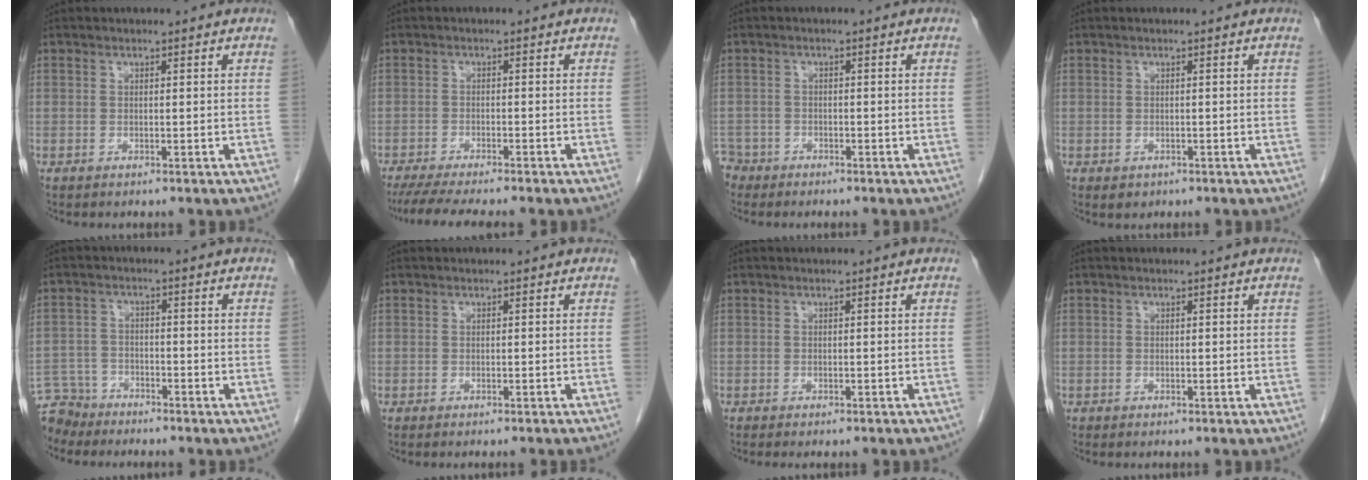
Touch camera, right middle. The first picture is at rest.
{"total": 8.8, "force": [-7.4, 0.3, 4.6], "torque": [-0.061, -0.016, -0.115]}
{"total": 2.9, "force": [-2.5, 1.4, -0.6], "torque": [0.010, 0.001, -0.049]}
{"total": 1.2, "force": [-0.6, 1.0, 0.4], "torque": [-0.009, 0.001, 0.000]}
{"total": 5.6, "force": [-5.2, 1.9, -0.5], "torque": [0.014, -0.004, -0.099]}
{"total": 2.0, "force": [-1.8, -0.4, 0.9], "torque": [-0.008, 0.006, -0.024]}
{"total": 4.8, "force": [-4.2, 1.0, 2.1], "torque": [-0.024, -0.006, -0.049]}
{"total": 0.0}